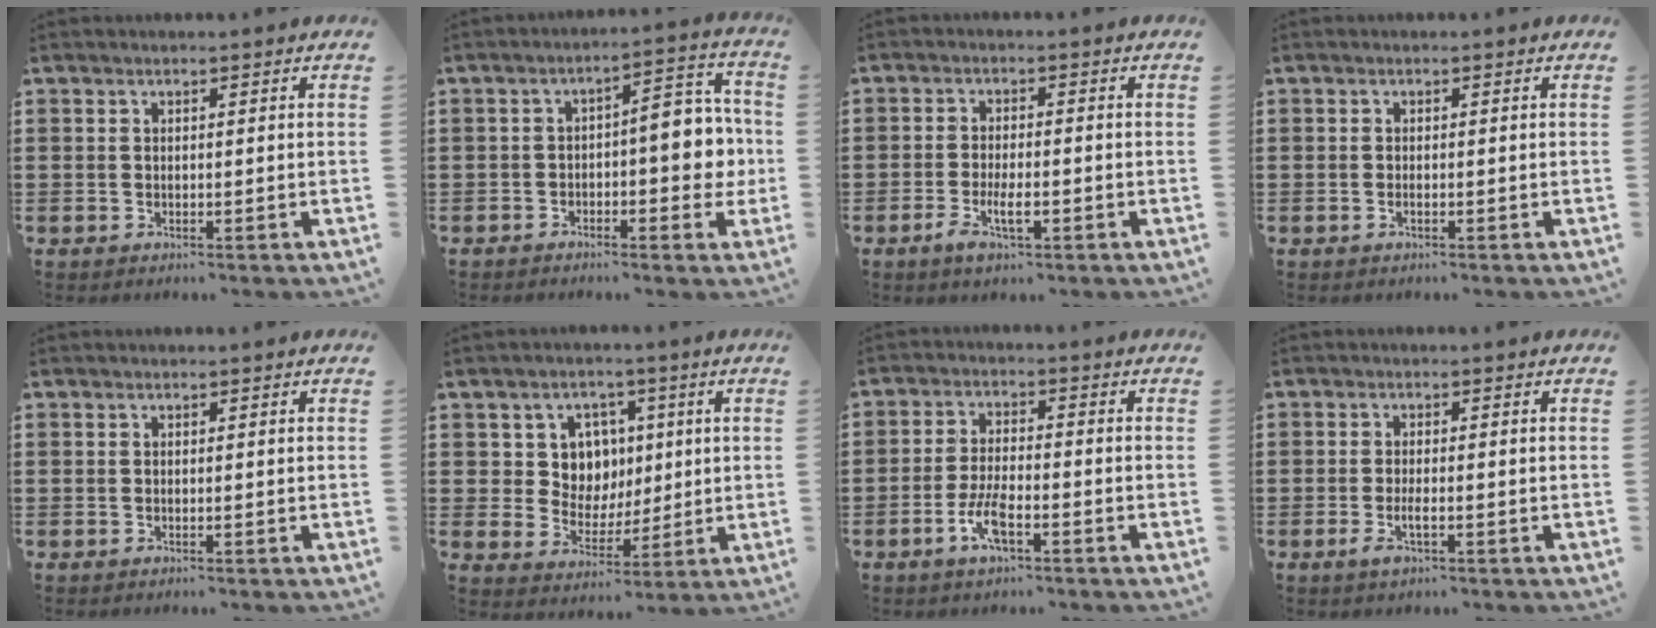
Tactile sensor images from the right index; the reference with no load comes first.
{"total": 7.5, "force": [-0.8, 3.2, 6.7], "torque": [-0.087, -0.001, -0.022]}
{"total": 4.6, "force": [-1.9, 1.5, 3.9], "torque": [-0.078, -0.002, -0.037]}
{"total": 0.7, "force": [-0.3, 0.2, 0.6], "torque": [-0.012, -0.005, -0.005]}
{"total": 0.0}
{"total": 7.2, "force": [2.0, 6.4, 2.7], "torque": [-0.068, 0.012, 0.034]}
{"total": 5.5, "force": [-2.7, 1.6, 4.5], "torque": [-0.108, -0.006, -0.056]}
{"total": 2.6, "force": [-1.0, 0.4, 2.3], "torque": [-0.047, -0.005, -0.020]}